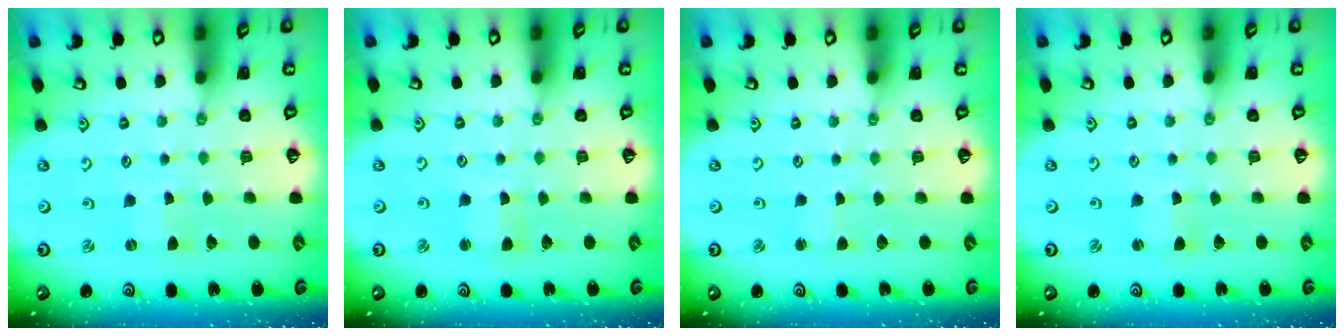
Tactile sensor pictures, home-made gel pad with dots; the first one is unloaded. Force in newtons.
{"total": 1.3, "press": 1.2, "slide": 0.2}
{"total": 1.5, "press": 1.5, "slide": 0.2}
{"total": 0.9, "press": 0.9, "slide": 0.2}